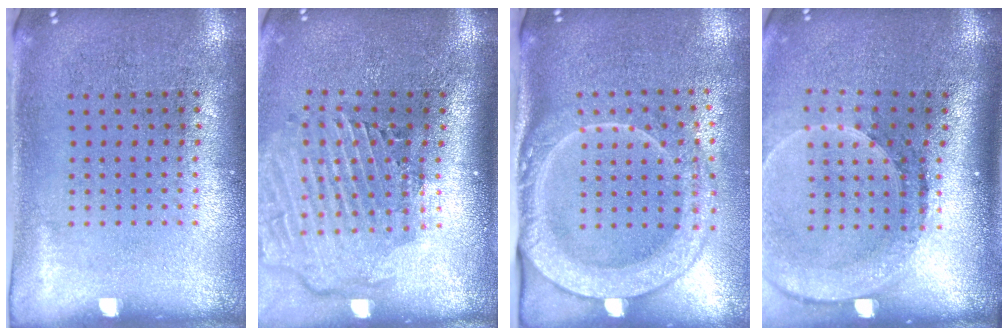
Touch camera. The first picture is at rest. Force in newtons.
{"total": 2.8, "press": 2.2, "slide": 1.8}
{"total": 2.4, "press": 2.1, "slide": 1.2}
{"total": 2.6, "press": 1.9, "slide": 1.8}